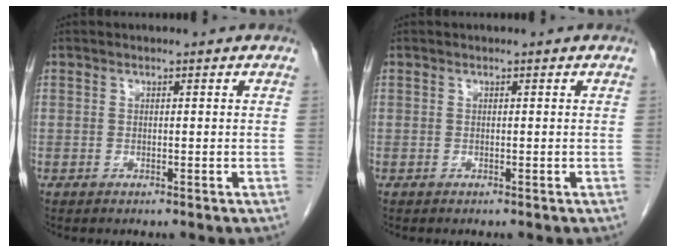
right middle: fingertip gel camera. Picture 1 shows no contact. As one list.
[{"total": 0.0}]